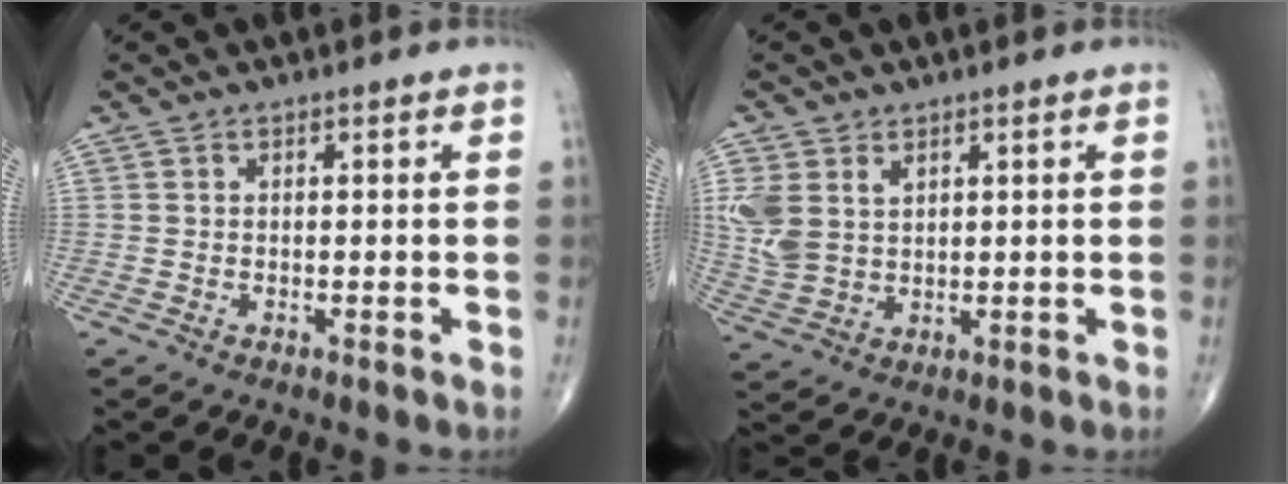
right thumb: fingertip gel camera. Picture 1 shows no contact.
{"total": 7.8, "force": [2.5, 5.6, 4.9], "torque": [-0.104, -0.005, 0.063]}